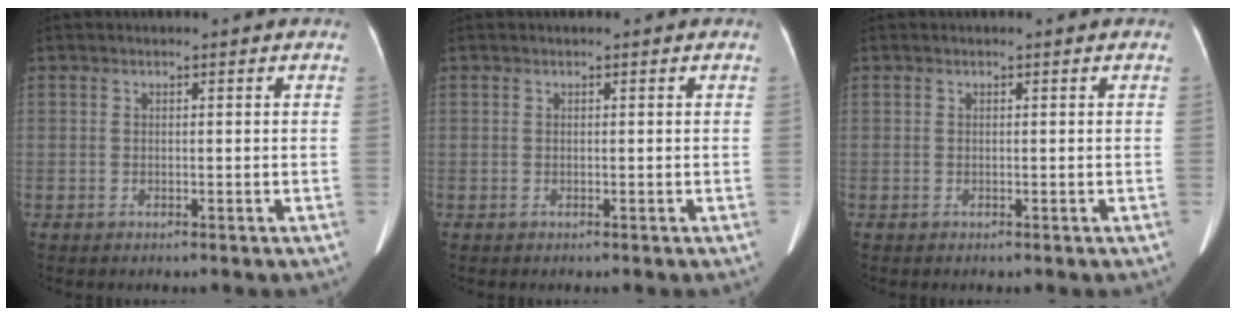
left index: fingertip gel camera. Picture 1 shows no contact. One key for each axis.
{"total": 0.0}
{"total": 0.0}